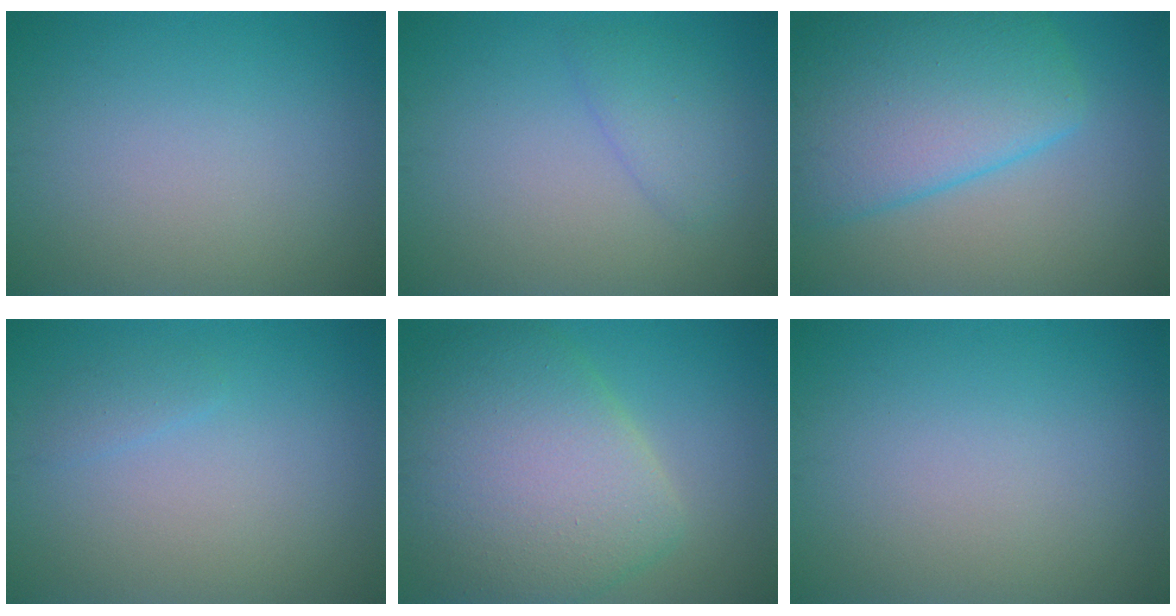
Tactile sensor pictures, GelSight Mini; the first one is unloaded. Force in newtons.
{"total": 2.0, "press": 2.0, "slide": 0.2}
{"total": 9.1, "press": 9.1, "slide": 0.3}
{"total": 0.9, "press": 0.9, "slide": 0.1}
{"total": 9.8, "press": 9.8, "slide": 0.4}
{"total": 0.0}